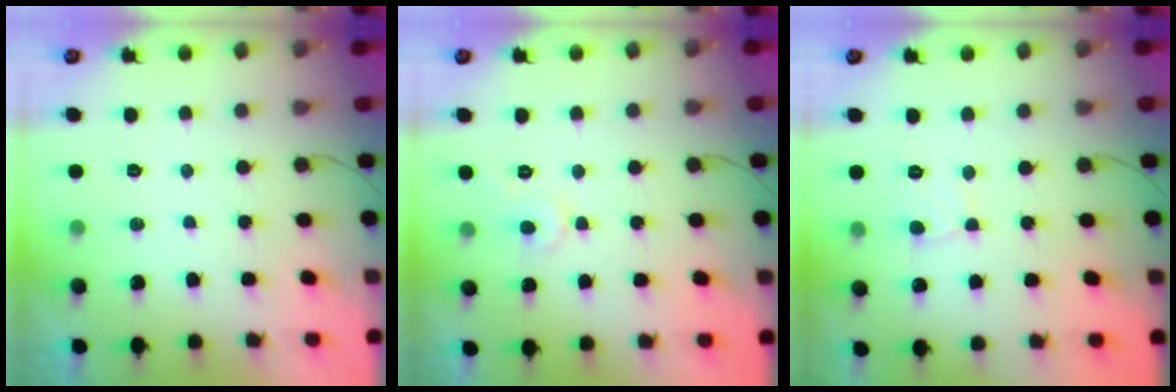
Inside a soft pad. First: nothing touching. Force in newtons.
{"total": 3.6, "press": 3.6, "slide": 0.3}
{"total": 2.6, "press": 2.6, "slide": 0.2}